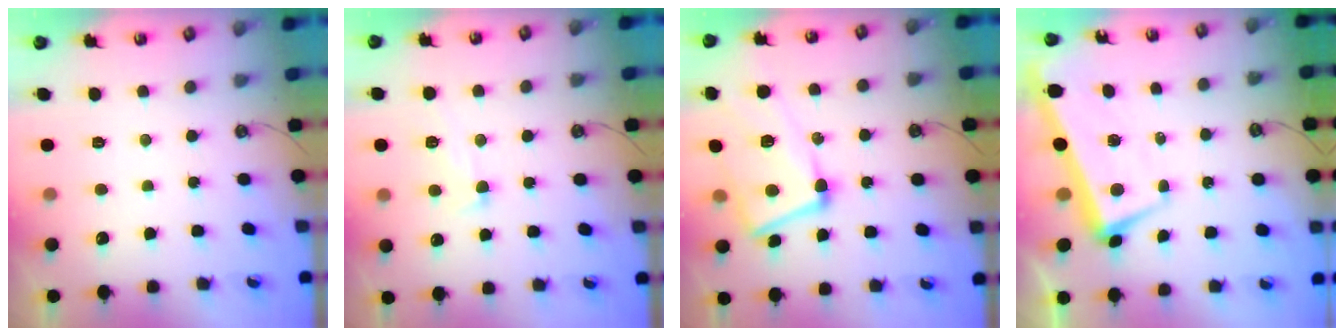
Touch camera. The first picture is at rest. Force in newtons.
{"total": 3.9, "press": 3.8, "slide": 0.8}
{"total": 9.6, "press": 9.6, "slide": 0.7}
{"total": 3.0, "press": 2.1, "slide": 2.0}